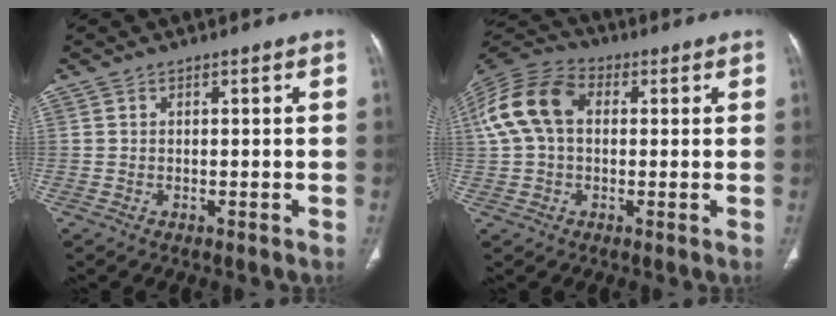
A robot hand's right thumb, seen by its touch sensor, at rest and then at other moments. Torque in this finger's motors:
{"motor_torque": [-0.03, 0.45, 0.41, -0.31, 0.25]}